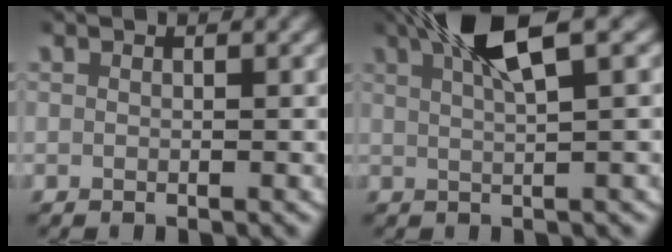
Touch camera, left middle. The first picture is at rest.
{"total": 5.8, "force": [3.2, 1.2, 4.7], "torque": [-0.087, 0.012, 0.048]}